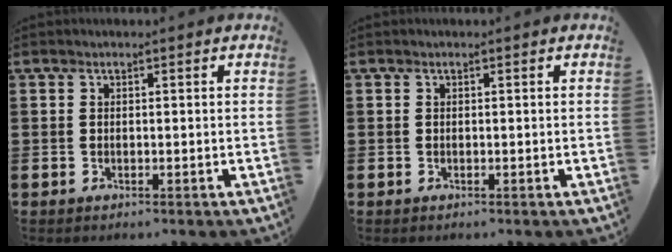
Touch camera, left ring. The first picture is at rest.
{"total": 0.0}